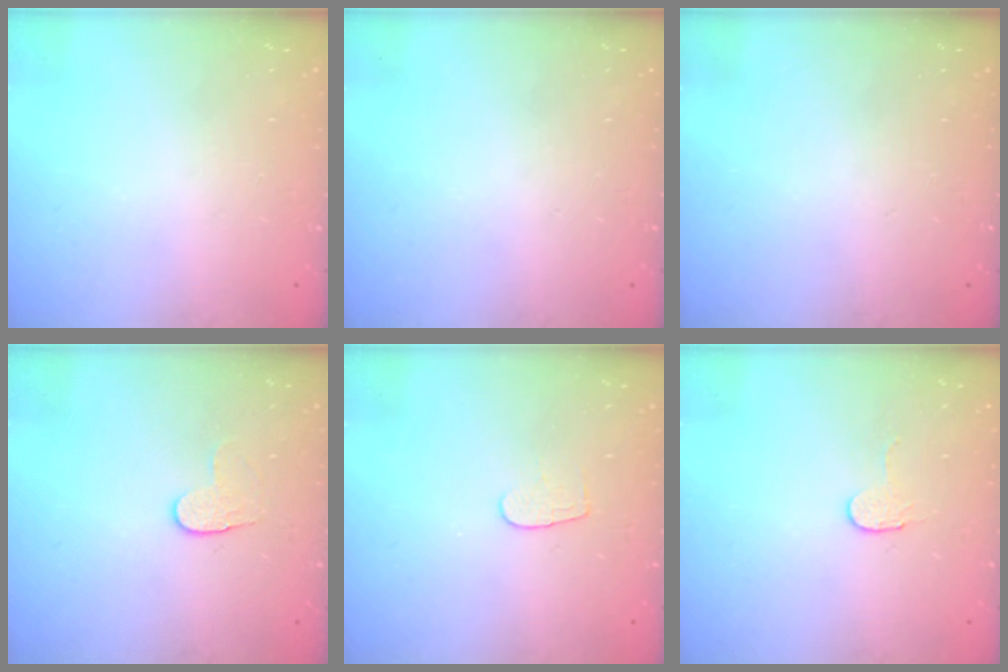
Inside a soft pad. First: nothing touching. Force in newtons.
{"total": 0.0}
{"total": 0.0}
{"total": 4.0, "press": 4.0, "slide": 0.5}
{"total": 4.6, "press": 4.6, "slide": 0.2}
{"total": 2.7, "press": 2.7, "slide": 0.2}